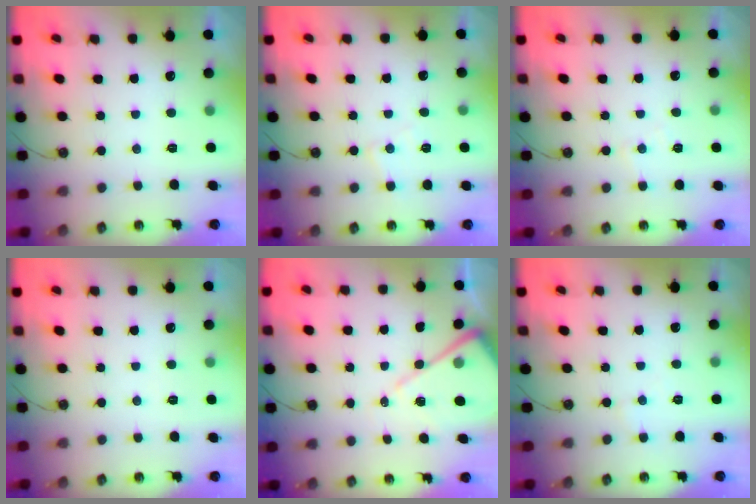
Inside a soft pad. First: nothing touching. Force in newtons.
{"total": 5.9, "press": 5.8, "slide": 0.8}
{"total": 4.6, "press": 4.6, "slide": 0.6}
{"total": 2.6, "press": 2.6, "slide": 0.5}
{"total": 11.2, "press": 11.2, "slide": 0.8}
{"total": 2.6, "press": 2.5, "slide": 0.5}